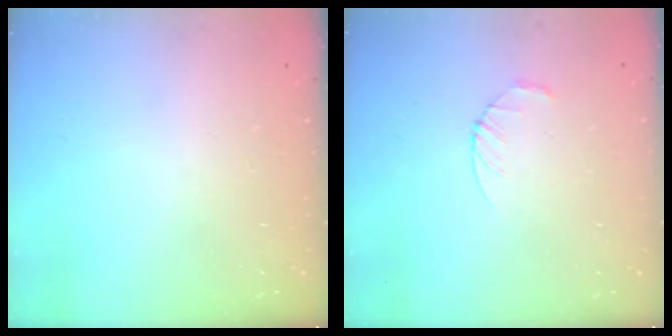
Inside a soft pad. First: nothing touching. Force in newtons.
{"total": 3.2, "press": 3.1, "slide": 0.4}